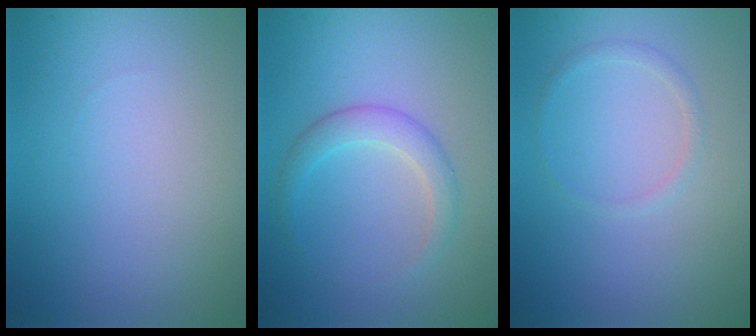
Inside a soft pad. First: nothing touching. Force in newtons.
{"total": 2.3, "press": 2.3, "slide": 0.0}
{"total": 0.9, "press": 0.9, "slide": 0.1}